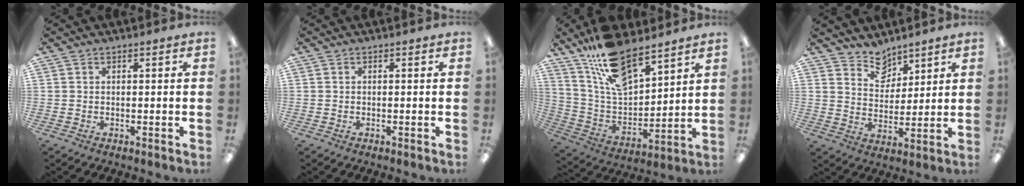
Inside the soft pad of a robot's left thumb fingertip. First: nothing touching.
{"total": 0.0}
{"total": 16.0, "force": [12.5, 6.0, 8.0], "torque": [-0.164, -0.071, 0.226]}
{"total": 7.8, "force": [6.7, 4.0, 0.6], "torque": [-0.010, -0.050, 0.125]}